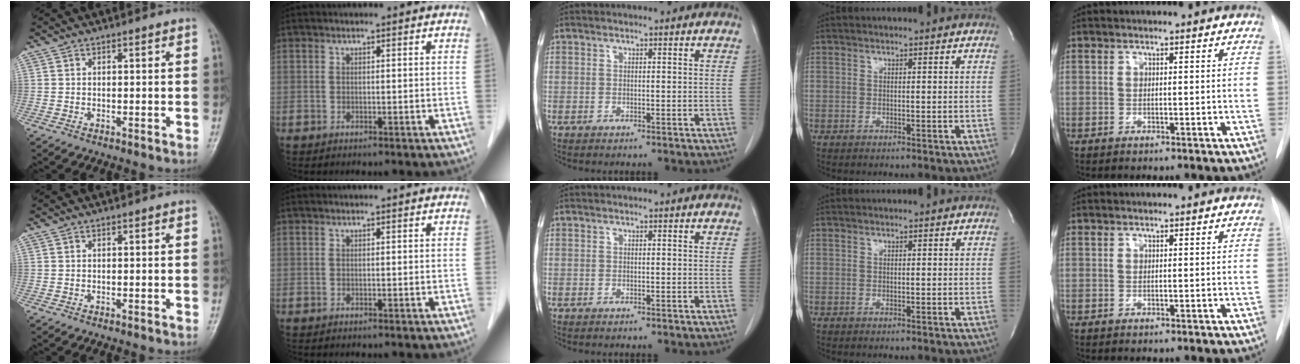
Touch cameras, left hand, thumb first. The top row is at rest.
{}